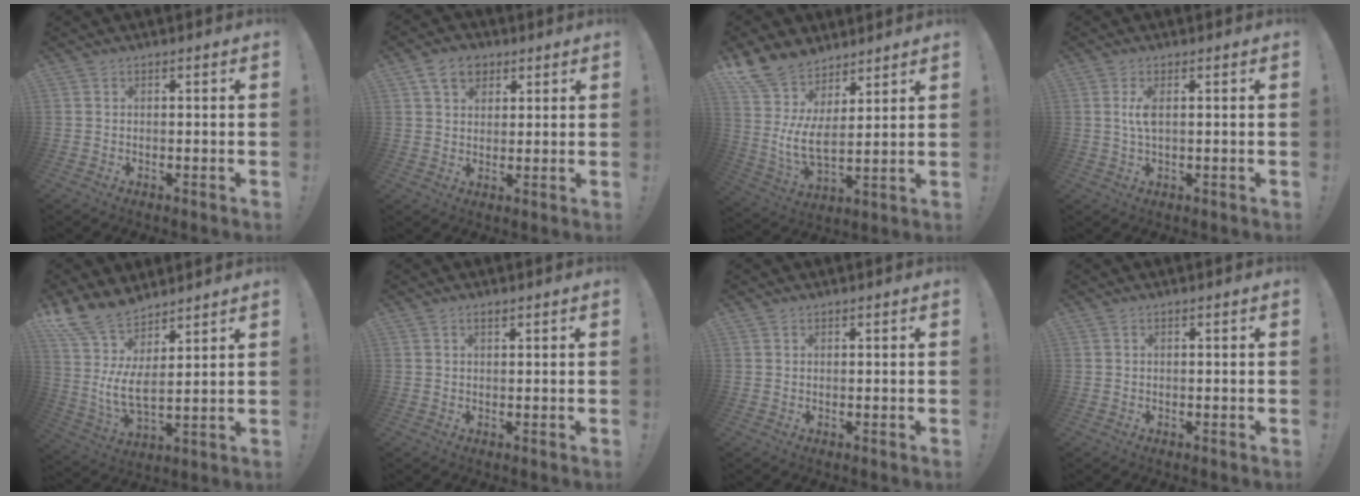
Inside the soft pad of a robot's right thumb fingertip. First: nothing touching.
{"total": 7.9, "force": [4.0, 5.8, 3.4], "torque": [-0.045, -0.010, 0.077]}
{"total": 13.1, "force": [7.5, 6.5, 8.6], "torque": [-0.181, -0.057, 0.141]}
{"total": 3.9, "force": [0.6, 1.1, 3.7], "torque": [-0.073, -0.003, 0.006]}
{"total": 12.1, "force": [7.5, 4.5, 8.4], "torque": [-0.185, -0.062, 0.138]}
{"total": 1.2, "force": [0.8, 0.4, 0.8], "torque": [-0.014, -0.001, 0.014]}
{"total": 0.6, "force": [0.5, 0.3, 0.0], "torque": [0.006, -0.002, 0.010]}
{"total": 0.0}